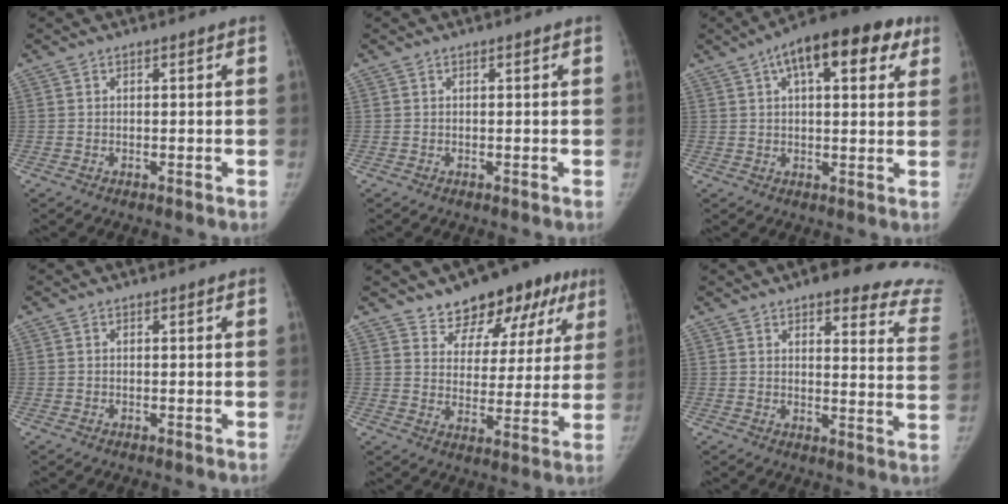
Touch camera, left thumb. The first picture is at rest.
{"total": 0.0}
{"total": 16.5, "force": [7.7, 7.1, 12.7], "torque": [-0.159, 0.015, 0.107]}
{"total": 0.0}
{"total": 15.5, "force": [9.9, 9.0, 7.9], "torque": [-0.048, -0.025, 0.138]}
{"total": 21.3, "force": [18.5, 5.4, 9.1], "torque": [-0.059, -0.111, 0.190]}